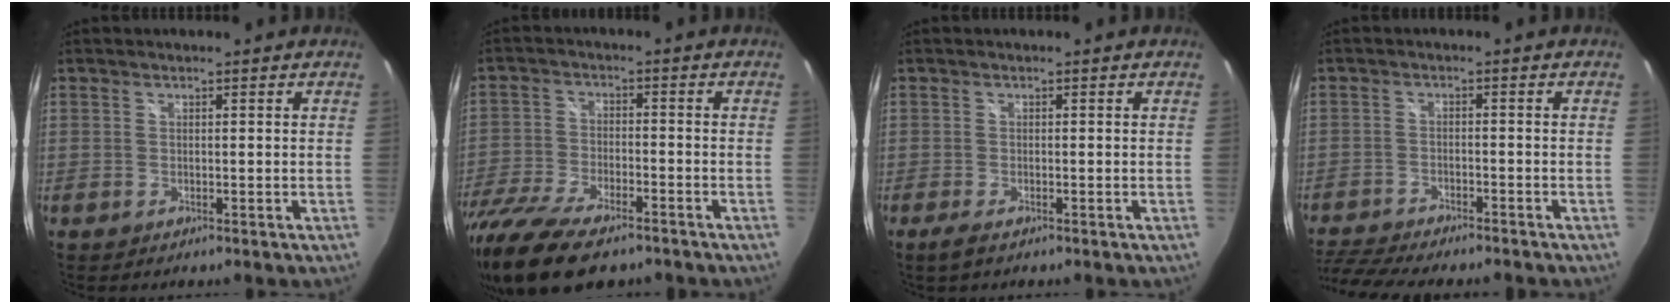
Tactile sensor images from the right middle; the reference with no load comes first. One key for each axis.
{"total": 17.7, "fx": -13.1, "fy": 6.3, "fz": 10.1, "tx": -0.233, "ty": -0.052, "tz": -0.232}
{"total": 2.1, "fx": -1.4, "fy": 0.5, "fz": 1.4, "tx": -0.031, "ty": -0.007, "tz": -0.026}
{"total": 12.3, "fx": -10.9, "fy": 2.1, "fz": 5.3, "tx": -0.132, "ty": -0.024, "tz": -0.180}